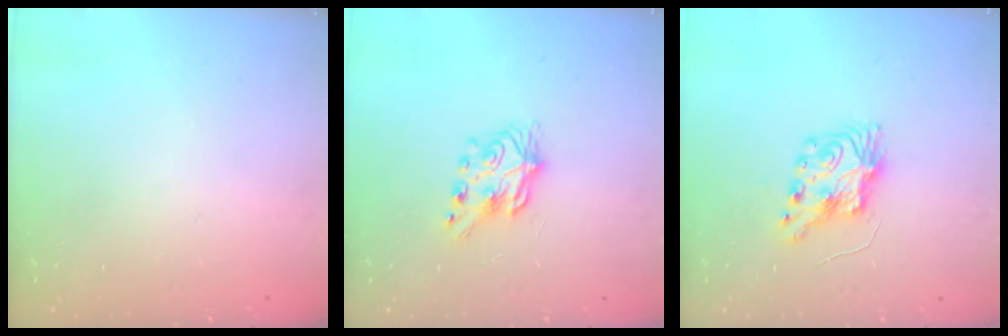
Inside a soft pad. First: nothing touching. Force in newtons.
{"total": 7.2, "press": 7.2, "slide": 0.4}
{"total": 8.4, "press": 8.4, "slide": 0.2}